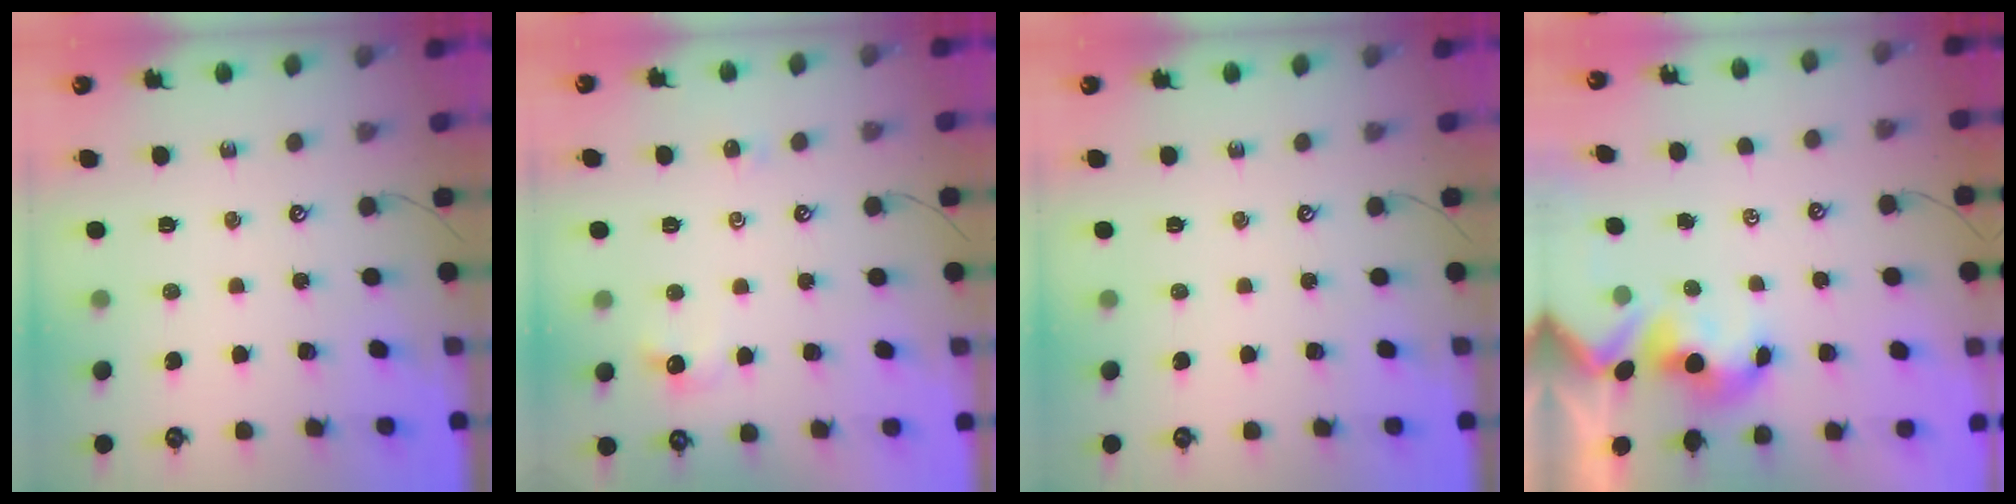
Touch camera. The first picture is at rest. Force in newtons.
{"total": 1.3, "press": 1.2, "slide": 0.5}
{"total": 0.0}
{"total": 2.2, "press": 2.1, "slide": 0.7}